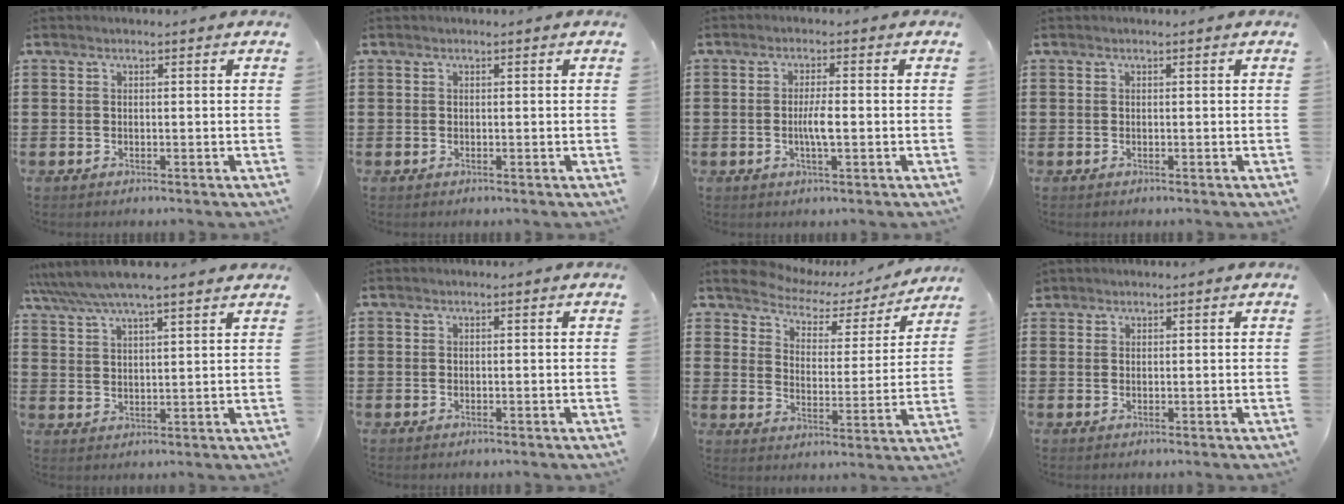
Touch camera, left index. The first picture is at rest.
{"total": 0.0}
{"total": 3.4, "force": [-0.5, 0.6, 3.3], "torque": [-0.066, -0.003, -0.012]}
{"total": 0.0}
{"total": 6.0, "force": [5.2, 0.7, 2.8], "torque": [-0.071, -0.017, 0.091]}
{"total": 0.0}
{"total": 4.5, "force": [4.1, 1.7, 0.8], "torque": [-0.044, -0.027, 0.065]}
{"total": 0.9, "force": [0.8, 0.5, 0.0], "torque": [-0.002, 0.002, 0.016]}